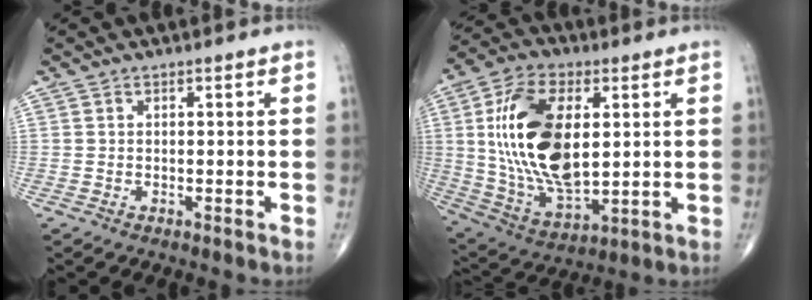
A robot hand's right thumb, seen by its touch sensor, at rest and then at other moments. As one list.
[{"total": 21.1, "force": [3.3, 11.0, 17.7], "torque": [-0.331, -0.016, 0.065]}]